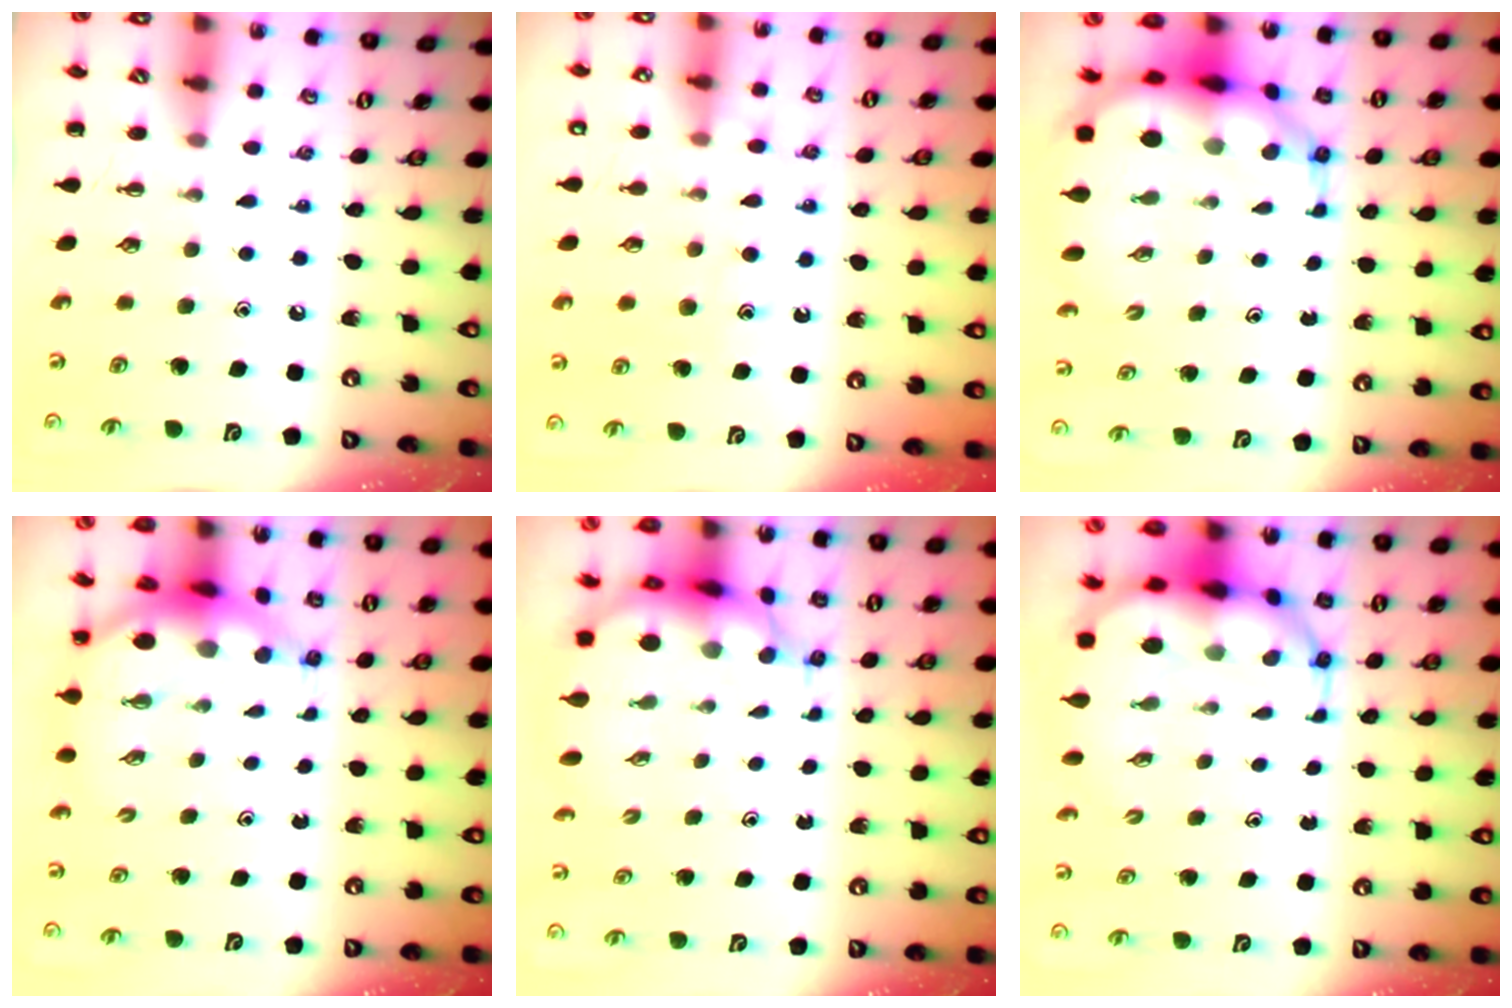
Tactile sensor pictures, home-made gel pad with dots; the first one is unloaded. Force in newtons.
{"total": 12.0, "press": 12.0, "slide": 0.8}
{"total": 12.7, "press": 12.2, "slide": 3.7}
{"total": 5.7, "press": 5.5, "slide": 1.6}
{"total": 8.3, "press": 8.1, "slide": 2.0}
{"total": 10.3, "press": 9.9, "slide": 2.8}